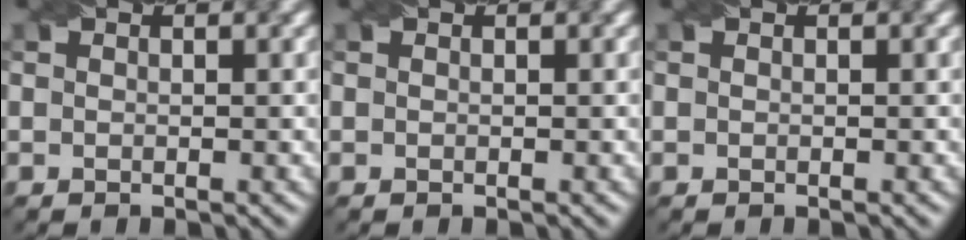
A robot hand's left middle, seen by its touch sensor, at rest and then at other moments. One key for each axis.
{"total": 0.0}
{"total": 0.0}